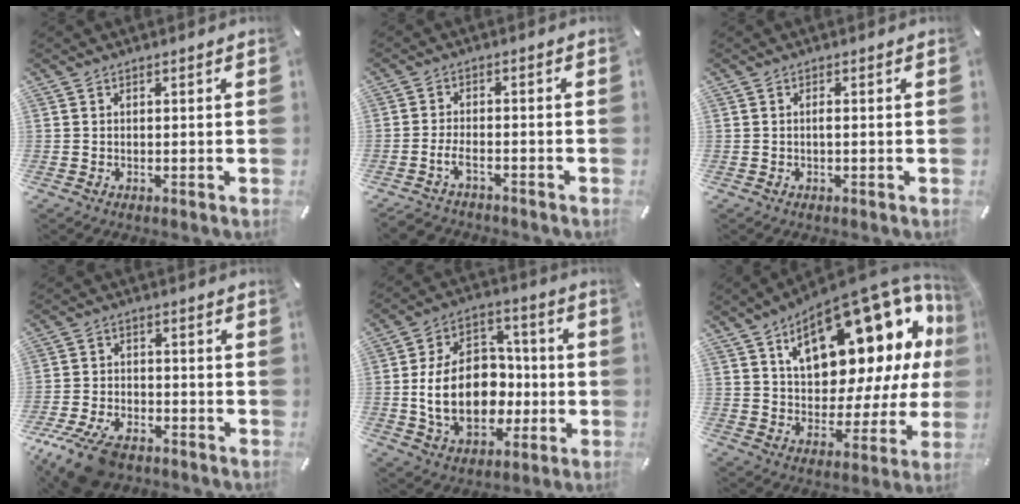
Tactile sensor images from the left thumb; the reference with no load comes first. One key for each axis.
{"total": 4.1, "fx": -2.6, "fy": 1.9, "fz": 2.6, "tx": -0.056, "ty": 0.013, "tz": -0.051}
{"total": 0.9, "fx": -0.1, "fy": 0.2, "fz": 0.9, "tx": -0.020, "ty": -0.002, "tz": -0.002}
{"total": 11.0, "fx": -7.5, "fy": 5.3, "fz": 5.9, "tx": -0.120, "ty": 0.036, "tz": -0.140}
{"total": 20.4, "fx": -2.2, "fy": 14.7, "fz": 14.0, "tx": -0.272, "ty": 0.002, "tz": -0.033}
{"total": 23.9, "fx": 11.8, "fy": 12.2, "fz": 16.9, "tx": -0.227, "ty": -0.082, "tz": 0.202}